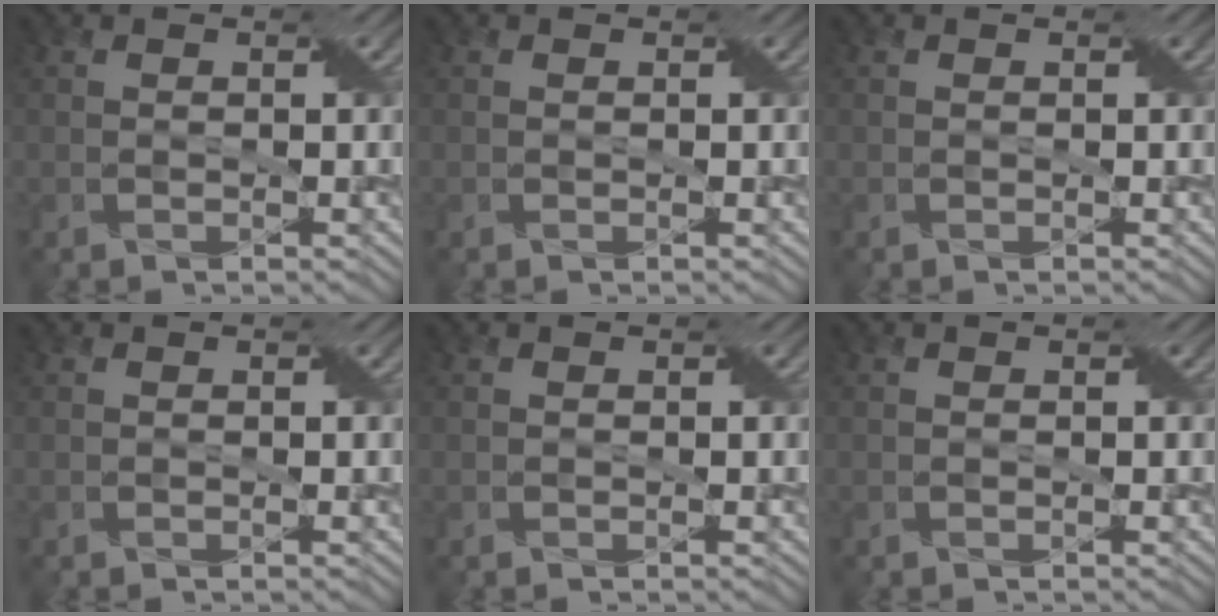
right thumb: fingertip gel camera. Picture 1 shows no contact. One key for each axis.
{"total": 0.0}
{"total": 0.0}
{"total": 0.0}
{"total": 0.0}
{"total": 0.0}